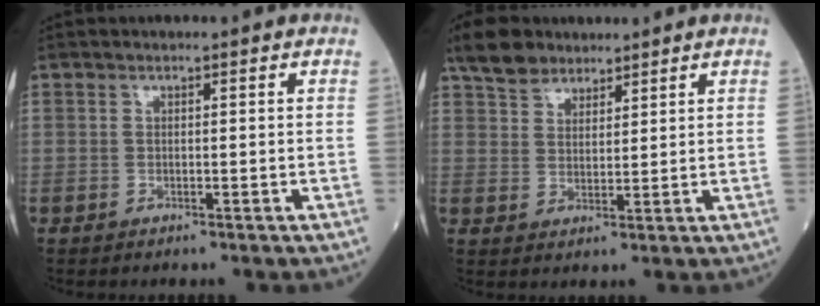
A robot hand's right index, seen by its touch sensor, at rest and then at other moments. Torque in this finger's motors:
{"motor_torque": [0.41, 0.57, 0.01, 0.01]}